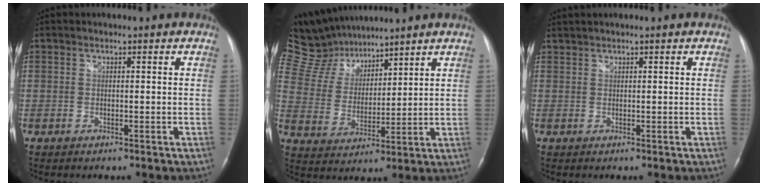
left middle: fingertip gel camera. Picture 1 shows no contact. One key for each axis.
{"total": 12.5, "fx": 11.3, "fy": 3.9, "fz": 3.5, "tx": -0.082, "ty": 0.023, "tz": 0.222}
{"total": 1.1, "fx": 1.0, "fy": -0.1, "fz": 0.3, "tx": -0.011, "ty": 0.013, "tz": 0.027}